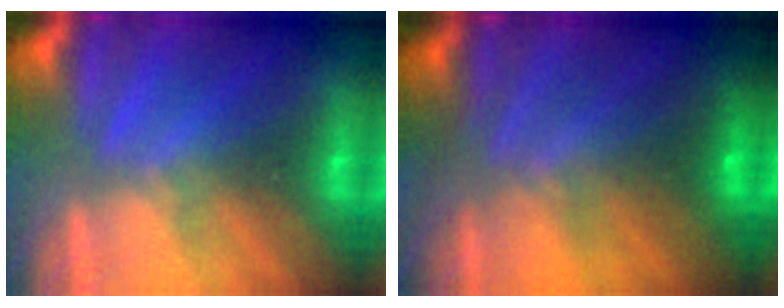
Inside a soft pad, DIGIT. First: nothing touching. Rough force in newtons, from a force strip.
{"total": 7.5}